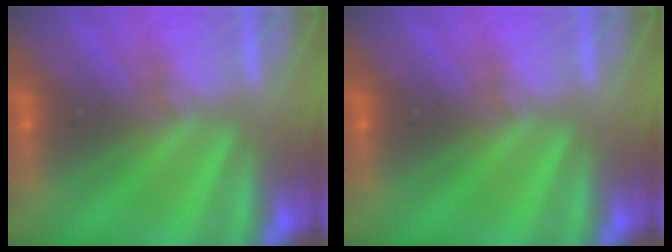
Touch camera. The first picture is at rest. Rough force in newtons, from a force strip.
{"total": 0.0}